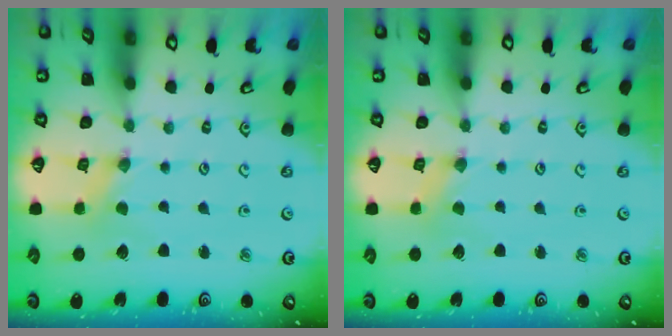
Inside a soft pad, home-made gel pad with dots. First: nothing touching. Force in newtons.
{"total": 0.5, "press": 0.5, "slide": 0.1}